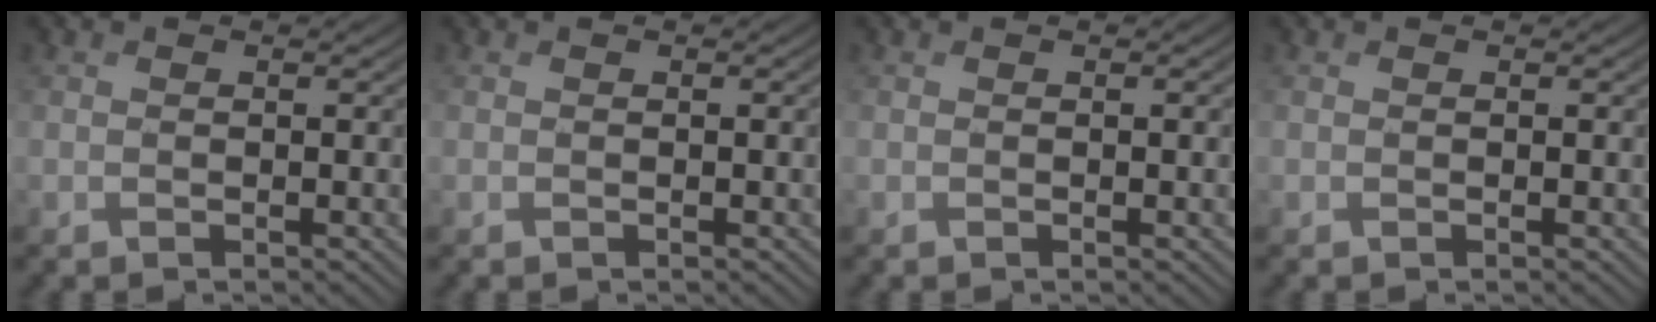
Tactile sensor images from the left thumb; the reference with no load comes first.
{"total": 0.6, "force": [0.0, 0.1, 0.6], "torque": [-0.009, 0.002, 0.000]}
{"total": 1.4, "force": [0.0, 0.2, 1.4], "torque": [-0.021, 0.001, 0.000]}
{"total": 0.0}